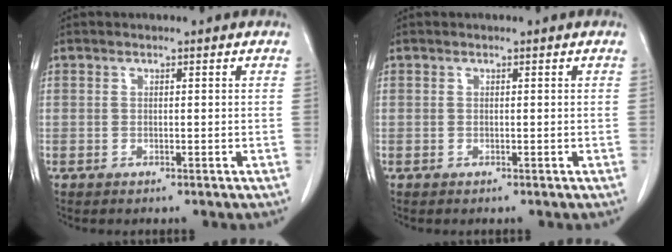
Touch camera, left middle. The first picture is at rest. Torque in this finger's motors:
{"motor_torque": [0.00, 0.00, 0.00, 0.00]}